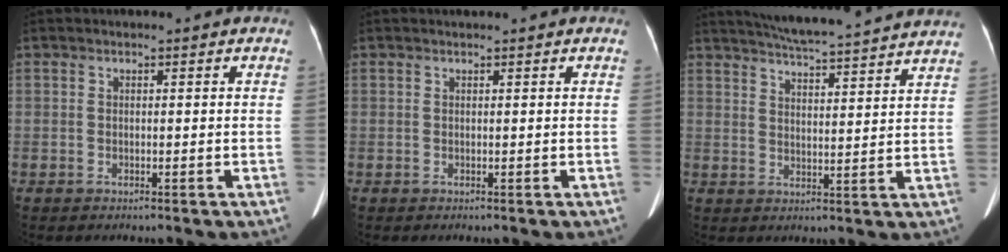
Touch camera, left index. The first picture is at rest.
{"total": 1.1, "force": [1.0, -0.1, 0.4], "torque": [-0.006, 0.013, 0.022]}
{"total": 19.6, "force": [18.1, 0.2, 7.6], "torque": [-0.124, 0.003, 0.238]}